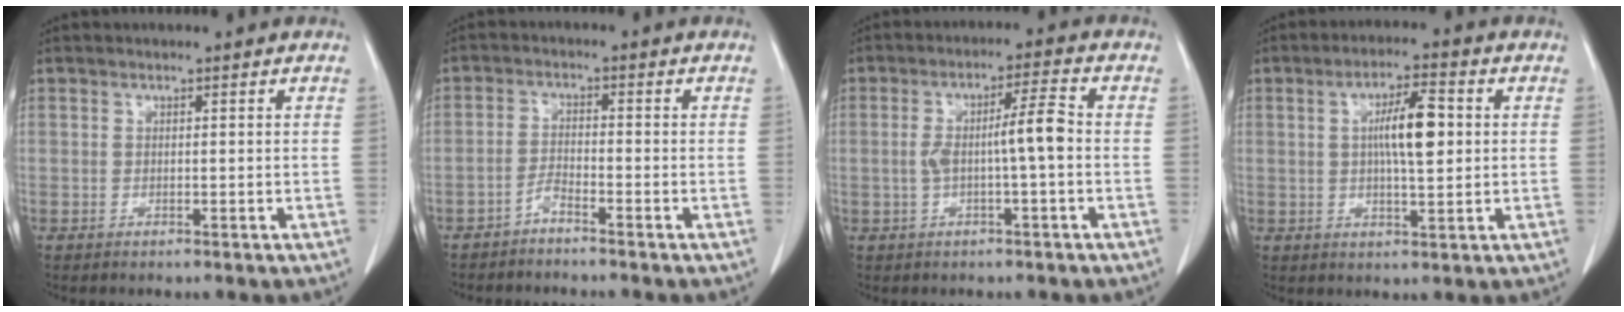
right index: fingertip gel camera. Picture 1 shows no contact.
{"total": 2.2, "force": [-2.0, 0.1, 0.9], "torque": [-0.018, 0.000, -0.041]}
{"total": 6.1, "force": [-0.5, 0.3, 6.0], "torque": [-0.109, 0.015, -0.007]}
{"total": 7.5, "force": [1.1, 1.5, 7.3], "torque": [-0.127, 0.008, 0.018]}